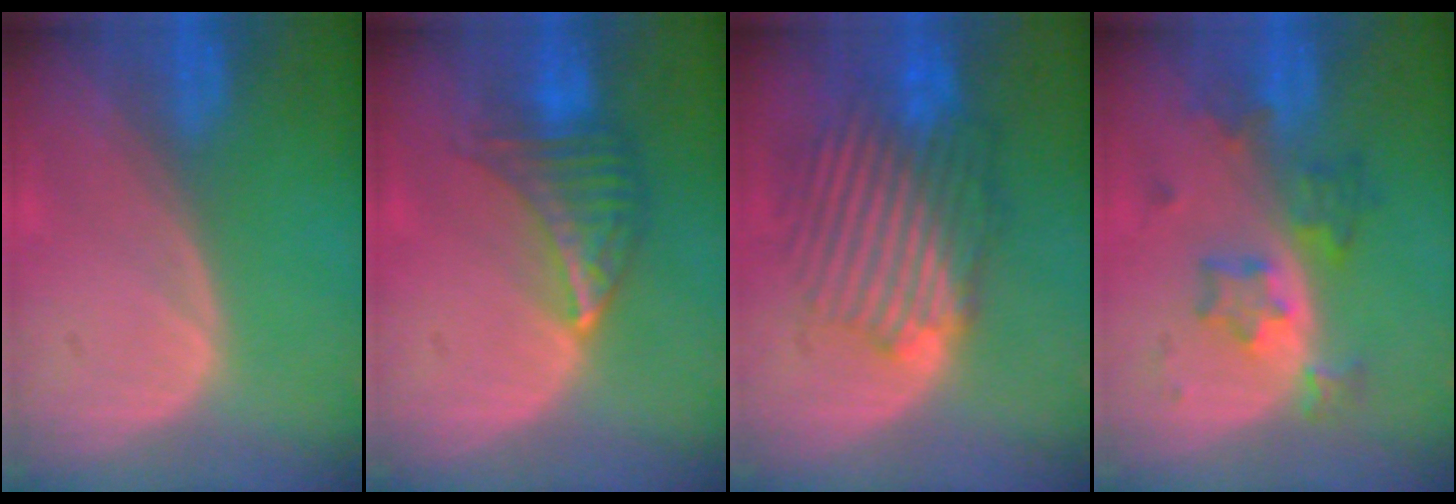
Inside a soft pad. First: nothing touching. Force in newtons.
{"total": 6.8, "press": 6.2, "slide": 2.8}
{"total": 9.8, "press": 9.5, "slide": 2.5}
{"total": 6.1, "press": 5.9, "slide": 1.6}